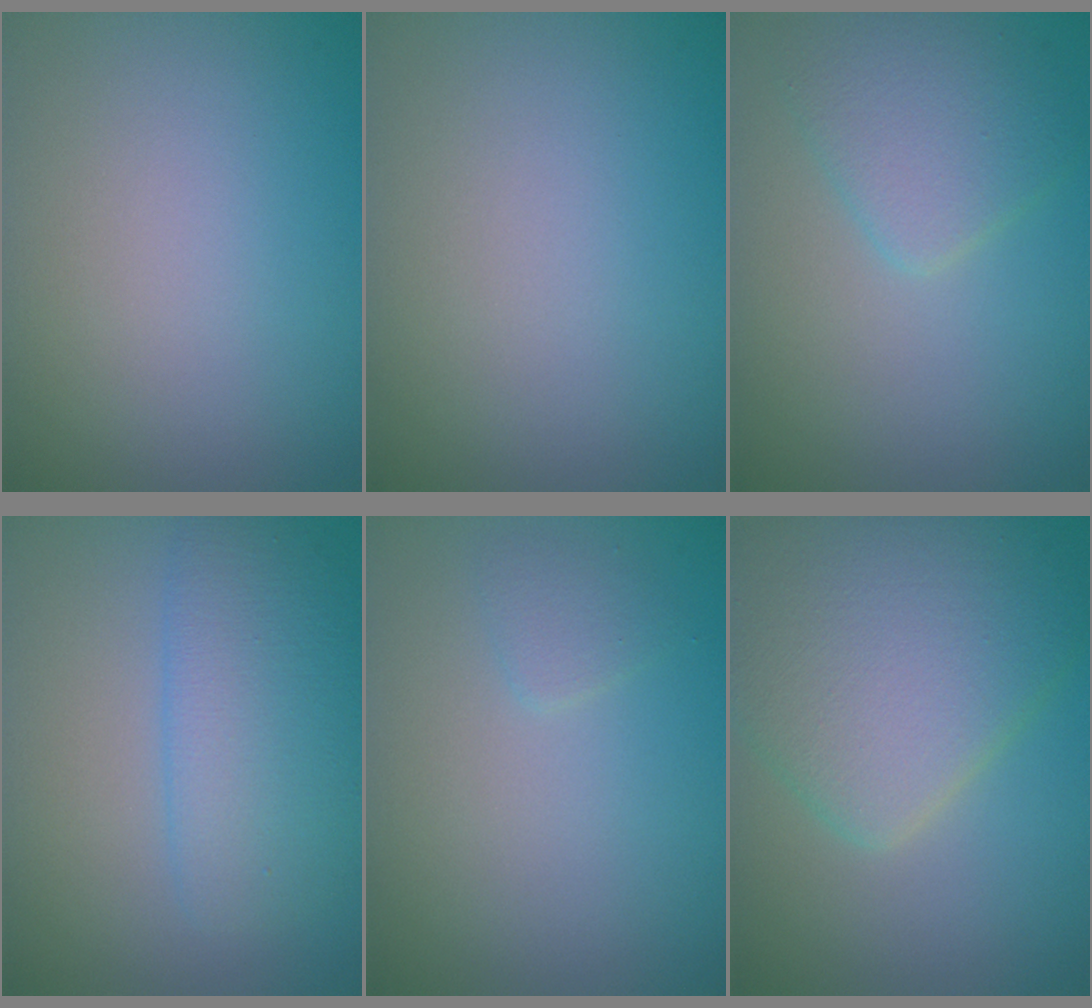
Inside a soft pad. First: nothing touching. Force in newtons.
{"total": 0.0}
{"total": 3.2, "press": 3.2, "slide": 0.1}
{"total": 4.6, "press": 4.6, "slide": 0.1}
{"total": 0.9, "press": 0.9, "slide": 0.1}
{"total": 7.4, "press": 7.4, "slide": 0.4}